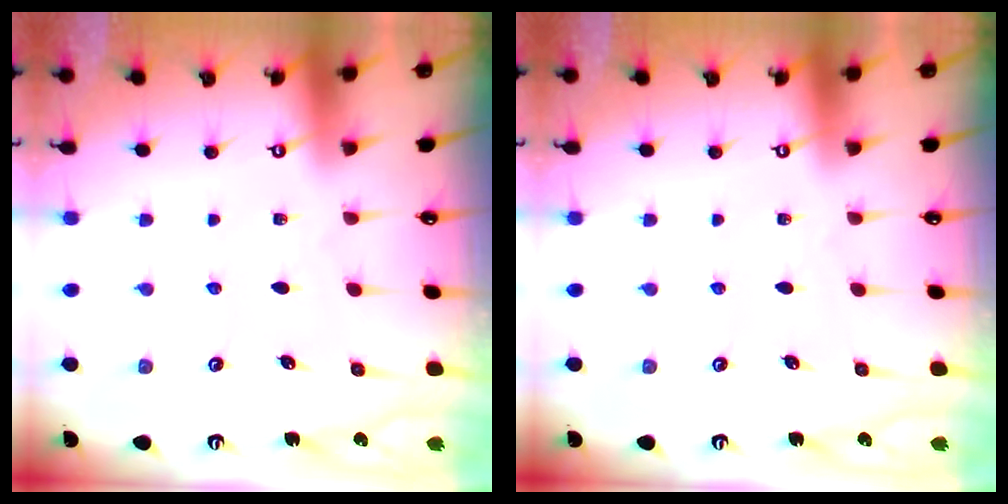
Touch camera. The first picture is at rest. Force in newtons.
{"total": 0.0}